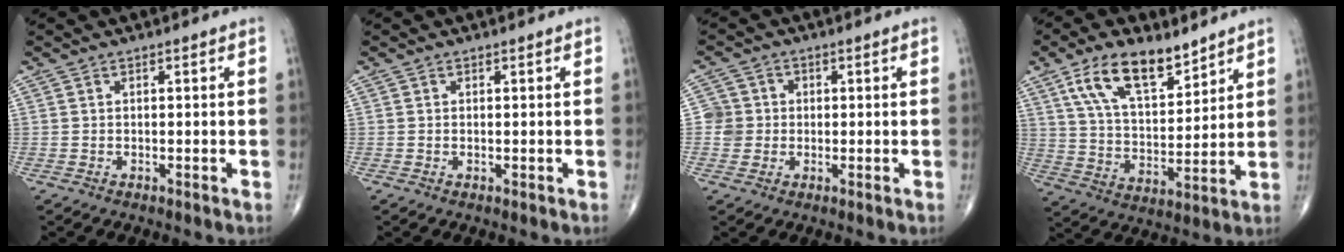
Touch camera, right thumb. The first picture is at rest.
{"total": 0.0}
{"total": 4.2, "force": [0.0, 4.2, 0.4], "torque": [0.024, 0.009, -0.006]}
{"total": 14.3, "force": [8.8, 6.4, 9.2], "torque": [-0.139, -0.042, 0.167]}